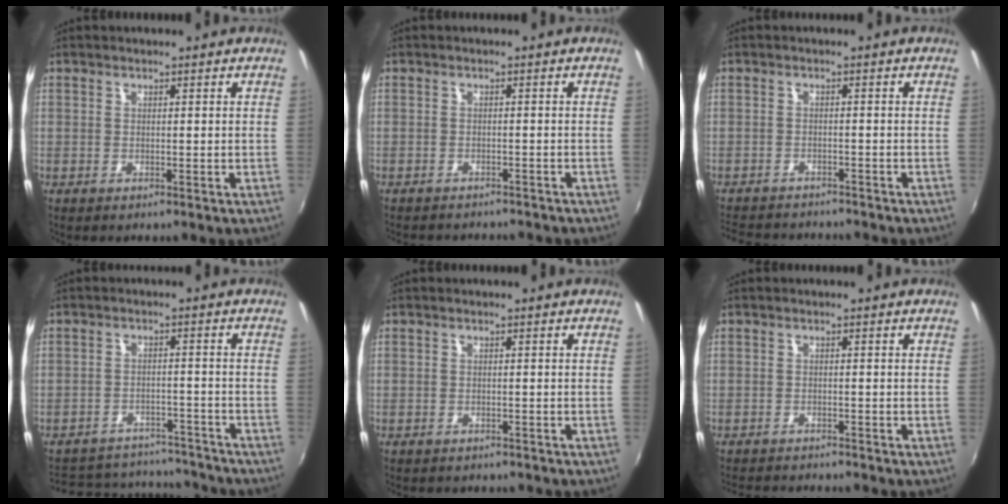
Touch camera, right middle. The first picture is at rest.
{"total": 6.6, "force": [-6.0, 1.7, 2.2], "torque": [-0.053, -0.016, -0.083]}
{"total": 9.5, "force": [-8.6, 2.6, 2.8], "torque": [-0.079, -0.009, -0.134]}
{"total": 17.6, "force": [-15.2, 7.1, 5.5], "torque": [-0.129, 0.034, -0.187]}
{"total": 3.6, "force": [-3.3, 1.1, 1.1], "torque": [-0.028, -0.013, -0.045]}
{"total": 6.4, "force": [-6.1, 0.8, 1.8], "torque": [-0.050, -0.014, -0.095]}